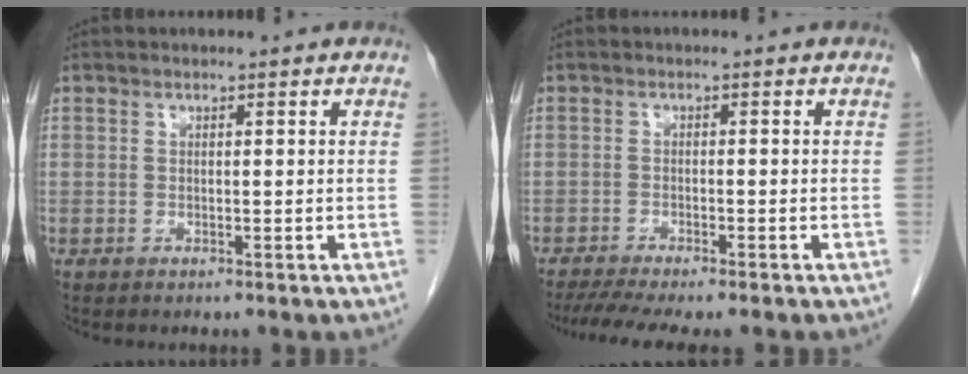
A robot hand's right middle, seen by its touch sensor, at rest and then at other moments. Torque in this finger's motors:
{"motor_torque": [0.91, -0.79, 0.12, 0.06]}